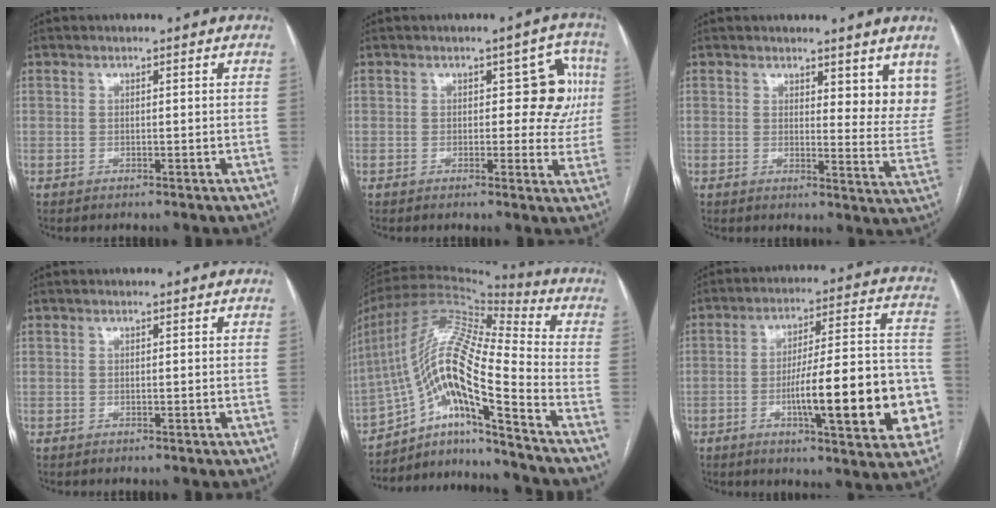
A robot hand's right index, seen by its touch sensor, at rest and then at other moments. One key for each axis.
{"total": 7.5, "fx": 1.1, "fy": 3.9, "fz": 6.3, "tx": -0.053, "ty": 0.027, "tz": 0.013}
{"total": 8.2, "fx": 6.2, "fy": 2.9, "fz": 4.5, "tx": -0.043, "ty": -0.028, "tz": 0.064}
{"total": 0.0}
{"total": 18.8, "fx": -10.4, "fy": 1.5, "fz": 15.6, "tx": -0.319, "ty": 0.013, "tz": -0.185}
{"total": 20.0, "fx": -5.3, "fy": 3.4, "fz": 18.9, "tx": -0.221, "ty": 0.028, "tz": -0.065}